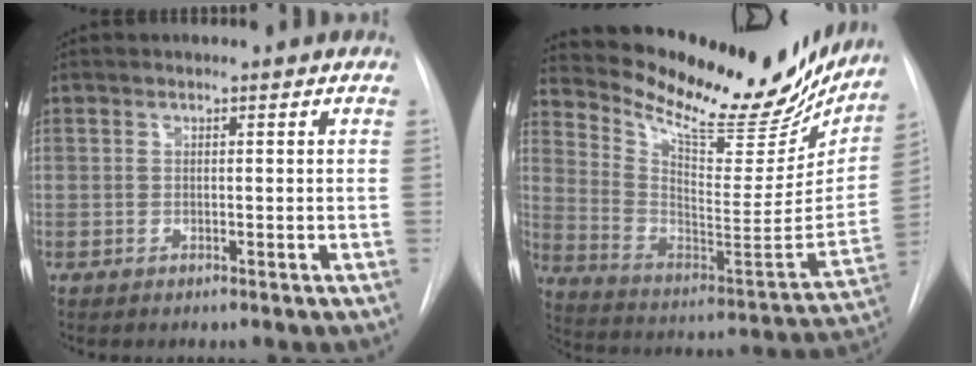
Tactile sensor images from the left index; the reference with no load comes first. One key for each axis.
{"total": 26.1, "fx": 22.8, "fy": 6.5, "fz": 10.9, "tx": -0.177, "ty": -0.051, "tz": 0.328}